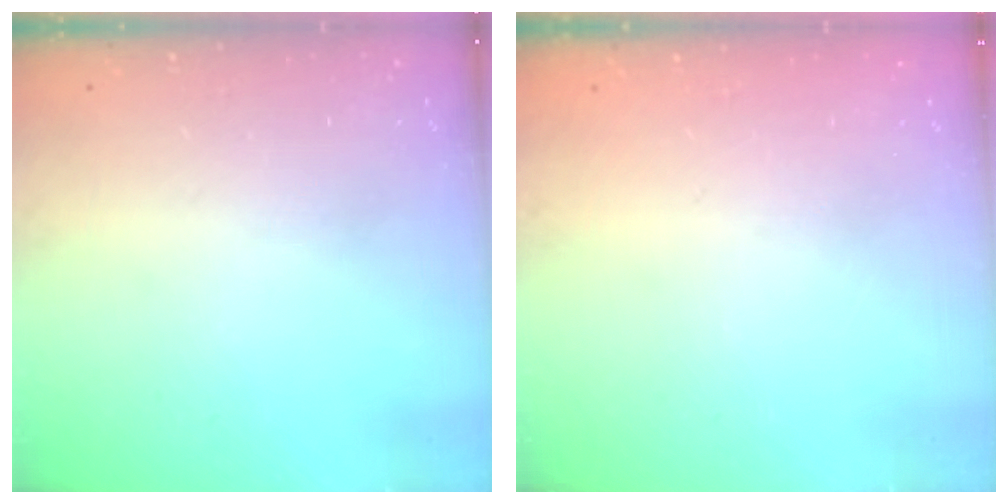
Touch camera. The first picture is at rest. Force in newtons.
{"total": 0.0}